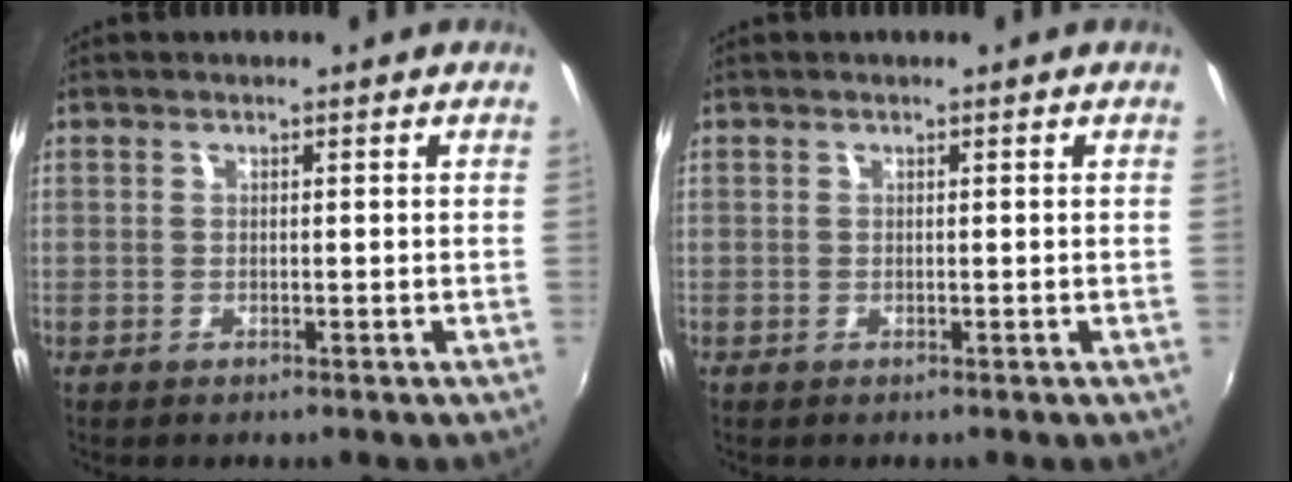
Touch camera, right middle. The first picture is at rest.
{"total": 0.0}